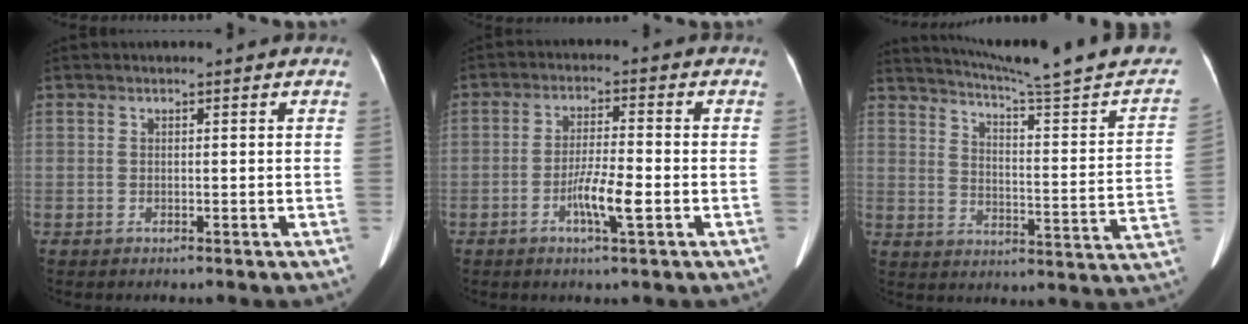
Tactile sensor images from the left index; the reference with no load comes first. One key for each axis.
{"total": 5.8, "fx": -2.2, "fy": 0.3, "fz": 5.3, "tx": -0.103, "ty": -0.005, "tz": -0.041}
{"total": 22.8, "fx": 20.4, "fy": -0.4, "fz": 10.2, "tx": -0.147, "ty": -0.064, "tz": 0.257}